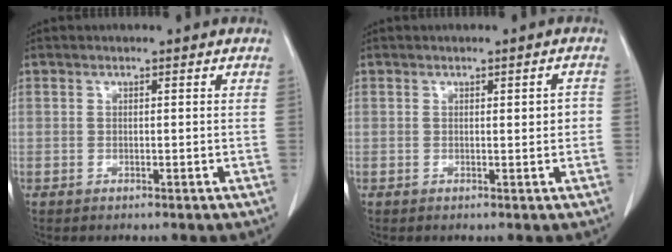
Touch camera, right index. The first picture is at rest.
{"total": 2.0, "force": [0.2, 0.7, 1.9], "torque": [-0.023, 0.002, 0.004]}